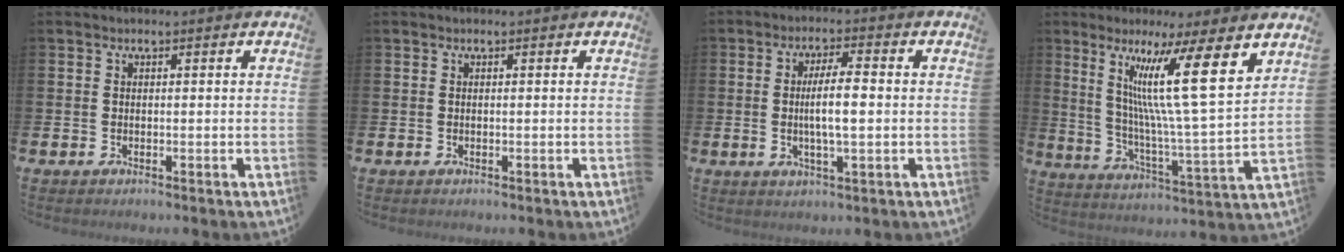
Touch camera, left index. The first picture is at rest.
{"total": 0.0}
{"total": 6.3, "force": [0.1, 1.3, 6.1], "torque": [-0.100, 0.001, -0.002]}
{"total": 14.9, "force": [8.4, 0.8, 12.3], "torque": [-0.231, -0.042, 0.127]}